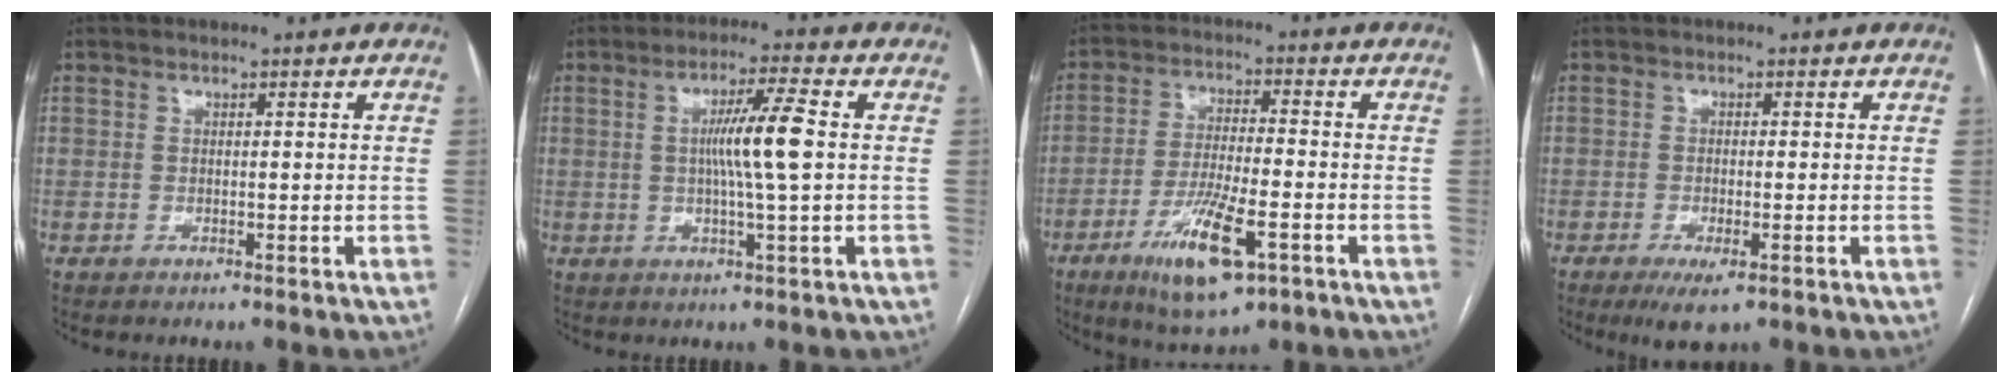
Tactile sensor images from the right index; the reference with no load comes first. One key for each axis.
{"total": 7.6, "fx": 0.5, "fy": -0.6, "fz": 7.6, "tx": -0.135, "ty": 0.000, "tz": 0.007}
{"total": 11.9, "fx": -5.6, "fy": 2.6, "fz": 10.1, "tx": -0.192, "ty": -0.019, "tz": -0.091}
{"total": 4.5, "fx": -2.5, "fy": 1.2, "fz": 3.6, "tx": -0.062, "ty": -0.009, "tz": -0.035}